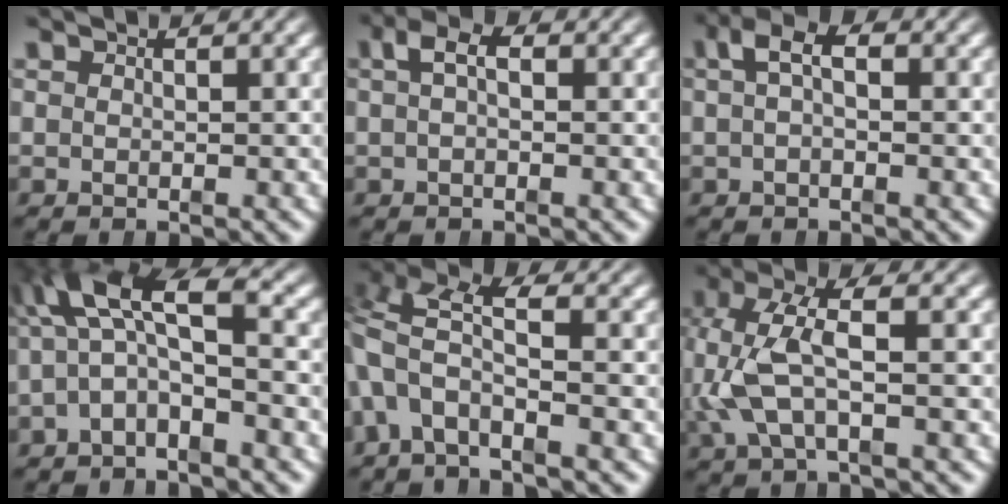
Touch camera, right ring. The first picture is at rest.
{"total": 2.6, "force": [0.8, 1.1, 2.2], "torque": [-0.034, 0.012, 0.008]}
{"total": 3.2, "force": [1.0, 1.5, 2.7], "torque": [-0.041, 0.016, 0.008]}
{"total": 8.6, "force": [1.5, 5.7, 6.3], "torque": [-0.127, -0.008, 0.018]}
{"total": 5.8, "force": [0.2, 4.0, 4.2], "torque": [-0.109, -0.021, 0.006]}
{"total": 5.7, "force": [0.0, 3.2, 4.8], "torque": [-0.116, -0.007, 0.004]}